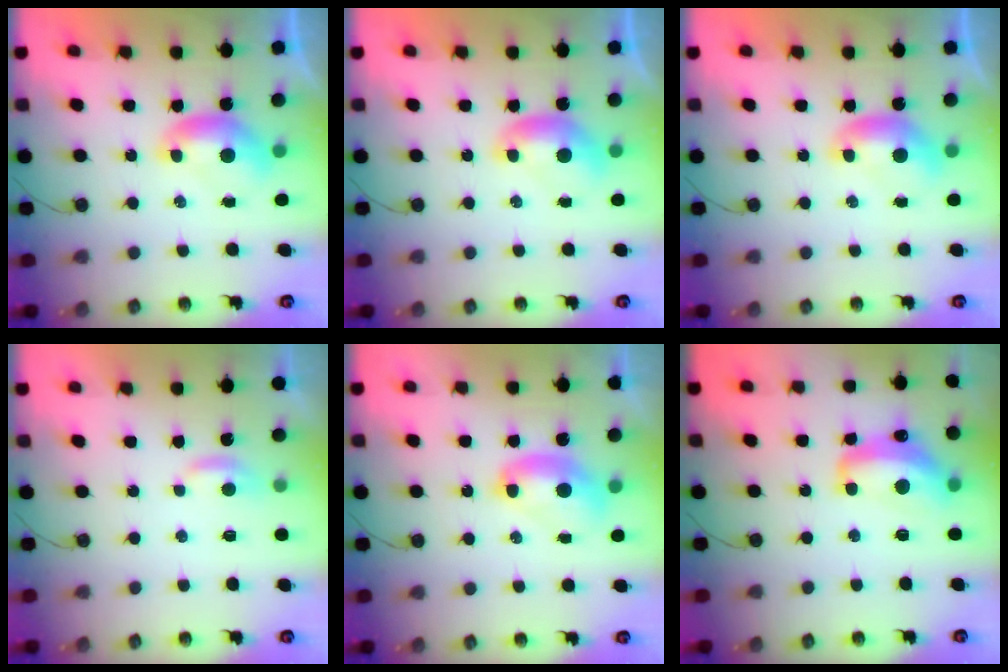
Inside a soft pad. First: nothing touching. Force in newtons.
{"total": 0.0}
{"total": 0.0}
{"total": 2.3, "press": 2.3, "slide": 0.4}
{"total": 2.7, "press": 2.7, "slide": 0.1}
{"total": 7.9, "press": 7.9, "slide": 0.7}